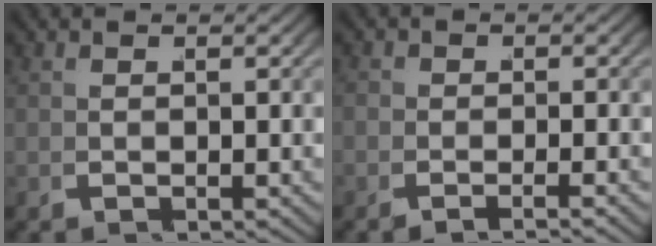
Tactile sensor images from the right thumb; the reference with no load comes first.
{"total": 1.4, "force": [-1.1, 0.8, 0.5], "torque": [-0.007, 0.006, -0.033]}